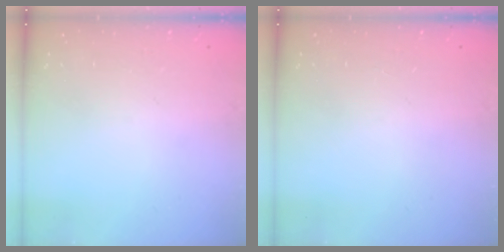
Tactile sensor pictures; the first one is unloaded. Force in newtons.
{"total": 0.0}